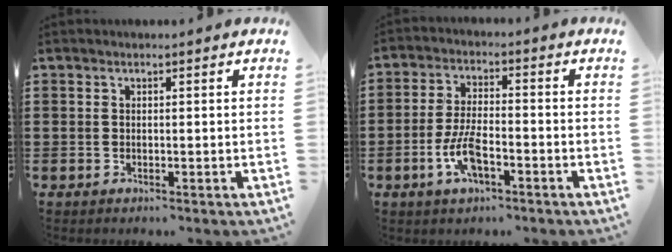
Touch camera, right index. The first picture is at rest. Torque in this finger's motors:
{"motor_torque": [0.39, 0.27, 0.20, 0.05]}